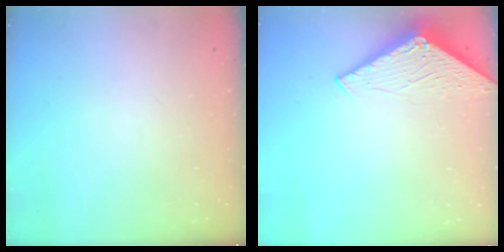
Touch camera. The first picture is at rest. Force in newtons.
{"total": 2.9, "press": 2.9, "slide": 0.2}